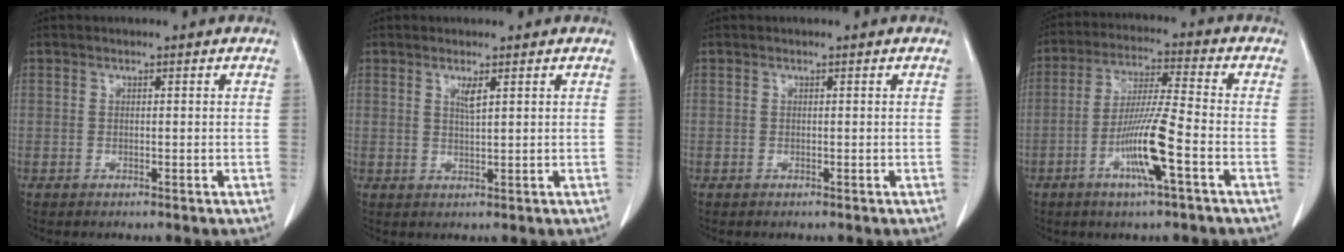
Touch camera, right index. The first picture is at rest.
{"total": 1.7, "force": [0.9, 0.0, 1.5], "torque": [-0.030, -0.004, 0.019]}
{"total": 0.0}
{"total": 7.8, "force": [-2.7, 0.0, 7.3], "torque": [-0.136, -0.006, -0.051]}